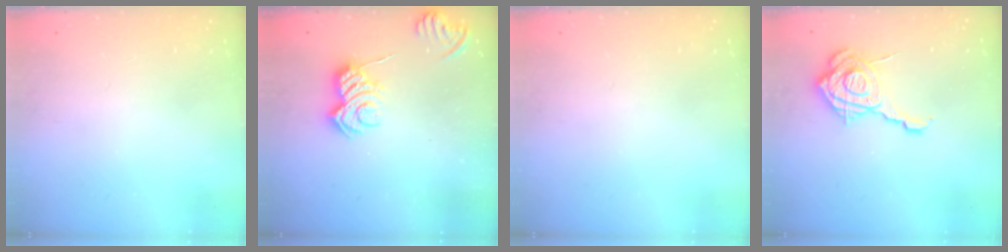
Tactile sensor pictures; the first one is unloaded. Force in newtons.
{"total": 7.8, "press": 7.7, "slide": 0.9}
{"total": 0.0}
{"total": 18.2, "press": 18.1, "slide": 2.0}